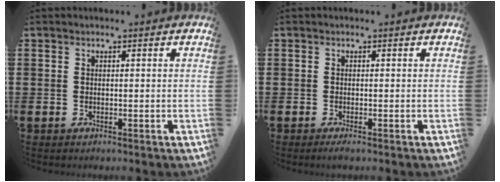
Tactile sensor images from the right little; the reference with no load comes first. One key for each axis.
{"total": 0.6, "fx": -0.3, "fy": 0.1, "fz": 0.5, "tx": -0.004, "ty": -0.005, "tz": -0.007}